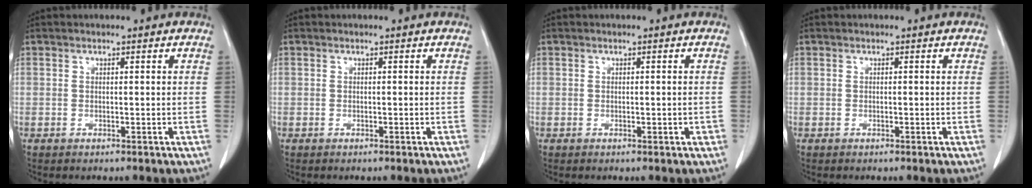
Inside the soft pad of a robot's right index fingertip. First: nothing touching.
{"total": 0.0}
{"total": 1.0, "force": [-0.2, 0.4, 0.9], "torque": [-0.013, 0.000, 0.001]}
{"total": 0.0}